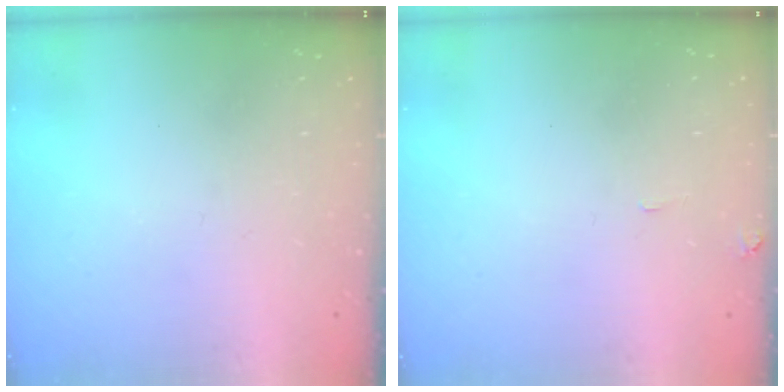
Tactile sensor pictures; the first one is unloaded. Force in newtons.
{"total": 2.6, "press": 2.5, "slide": 0.5}